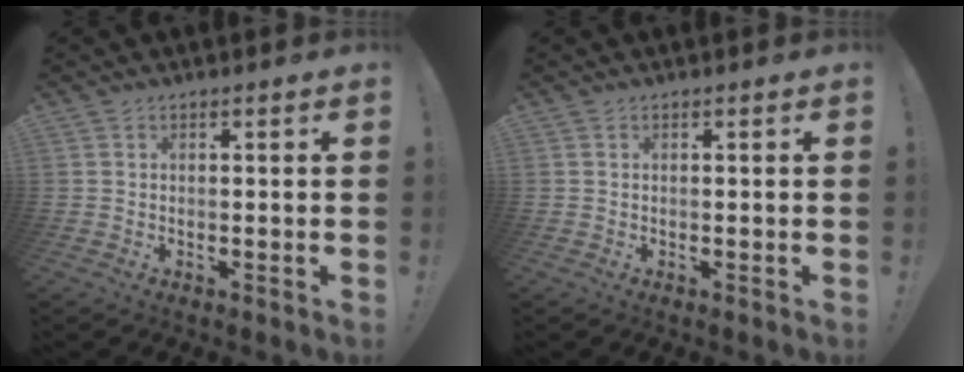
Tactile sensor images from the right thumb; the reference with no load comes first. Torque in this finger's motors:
{"motor_torque": [-0.08, -0.07, 0.00, 0.00, 0.02]}